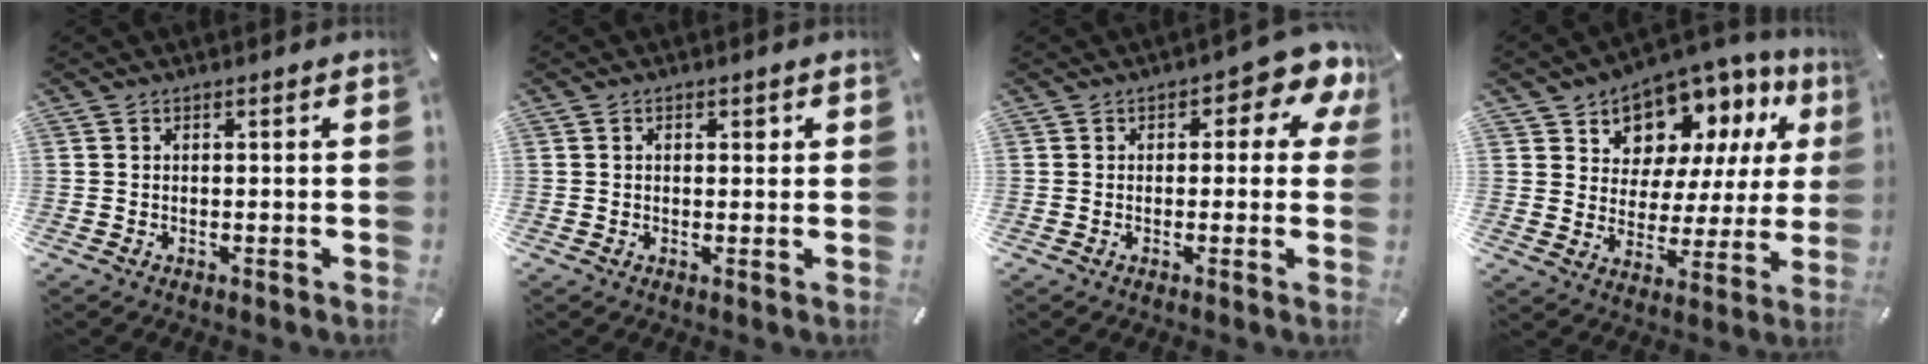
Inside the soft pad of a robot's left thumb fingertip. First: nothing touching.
{"total": 1.7, "force": [0.5, 1.1, 1.2], "torque": [-0.017, 0.003, 0.005]}
{"total": 6.6, "force": [2.7, 3.5, 4.9], "torque": [-0.062, -0.014, 0.040]}
{"total": 10.0, "force": [7.4, 6.6, 0.8], "torque": [-0.019, -0.083, 0.136]}